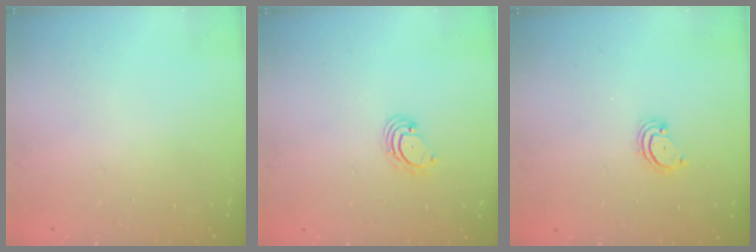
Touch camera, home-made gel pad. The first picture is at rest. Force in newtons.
{"total": 3.8, "press": 3.8, "slide": 0.5}
{"total": 2.5, "press": 2.5, "slide": 0.3}